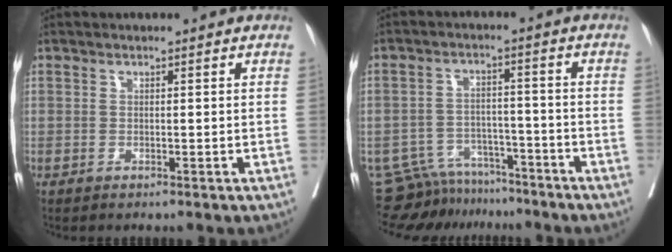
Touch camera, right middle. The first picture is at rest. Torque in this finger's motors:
{"motor_torque": [-0.72, -0.57, -0.21, -0.05]}